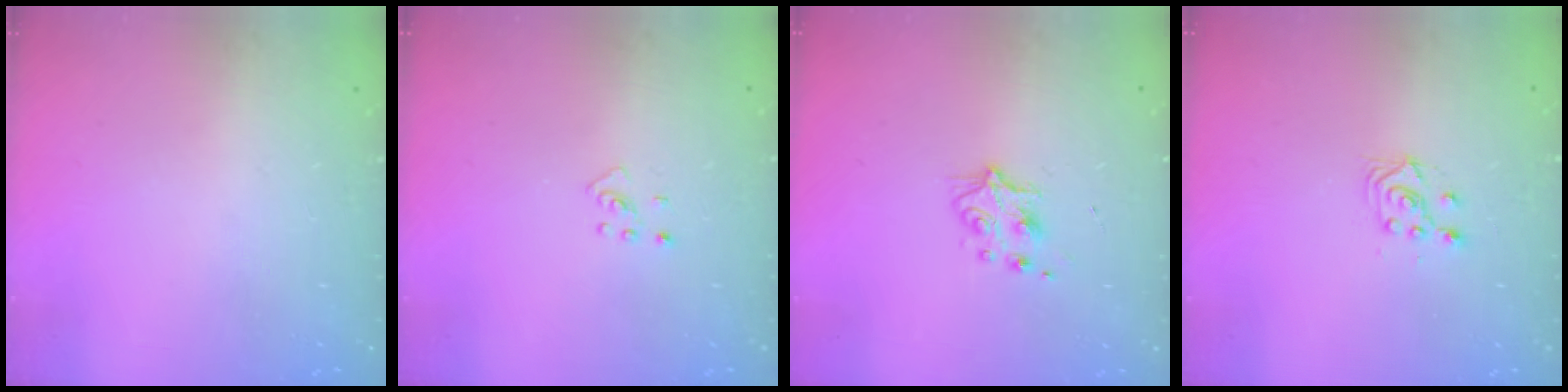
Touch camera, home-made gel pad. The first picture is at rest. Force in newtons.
{"total": 2.7, "press": 2.7, "slide": 0.5}
{"total": 5.5, "press": 5.4, "slide": 0.7}
{"total": 5.0, "press": 5.0, "slide": 0.8}